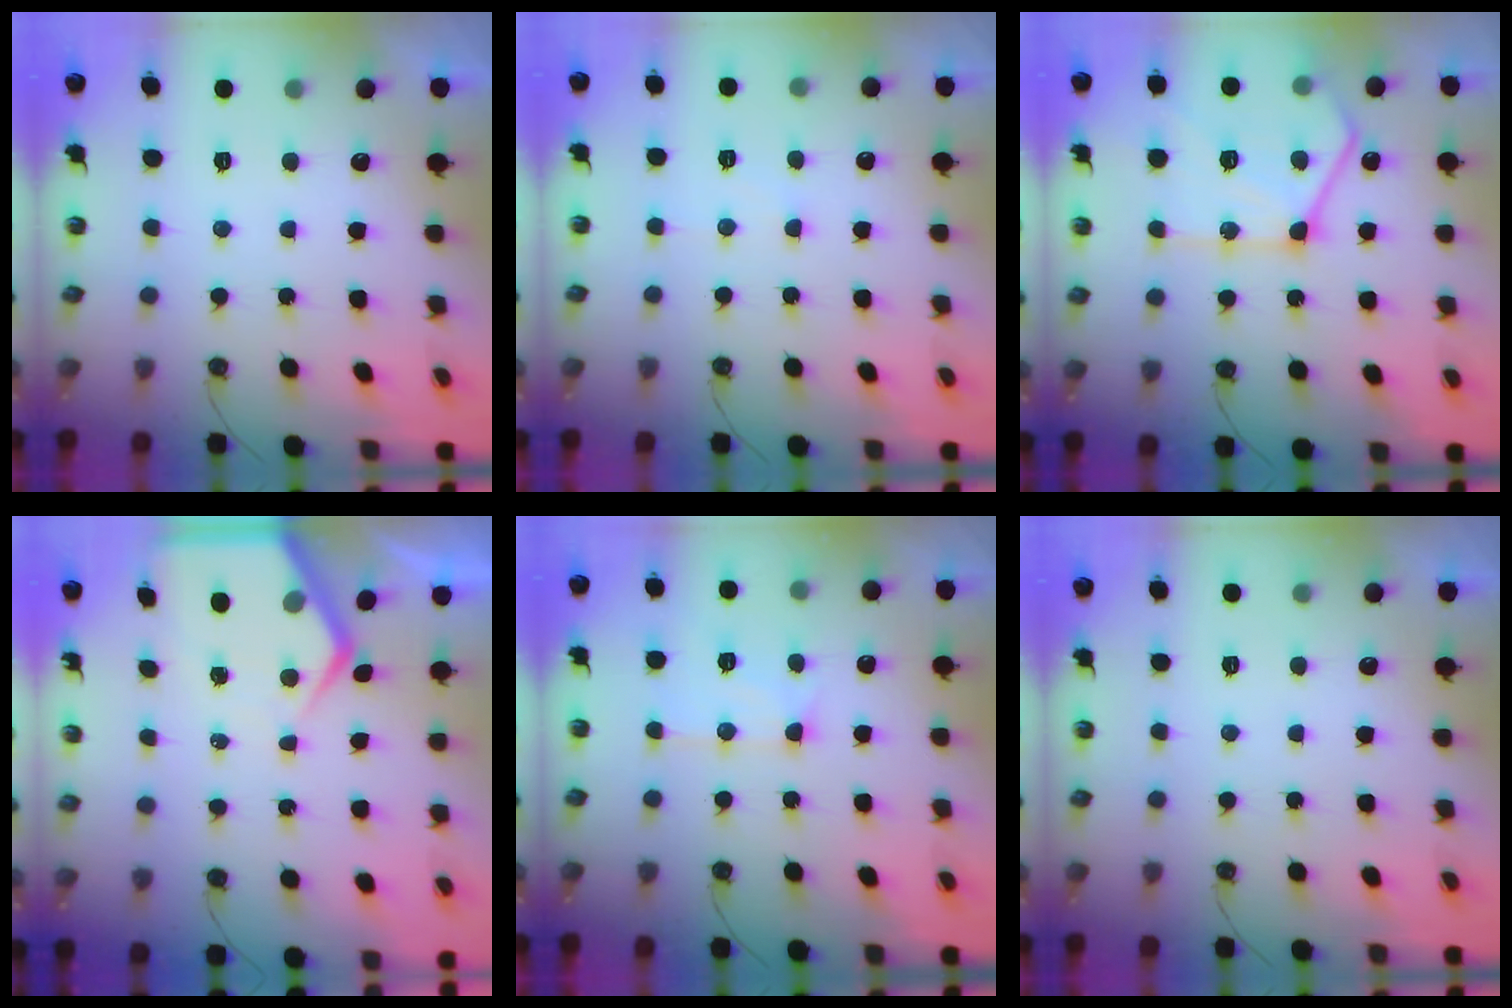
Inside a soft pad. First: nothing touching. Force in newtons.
{"total": 4.2, "press": 4.2, "slide": 0.6}
{"total": 18.7, "press": 18.6, "slide": 1.6}
{"total": 7.1, "press": 7.1, "slide": 0.7}
{"total": 11.1, "press": 11.1, "slide": 0.8}
{"total": 0.0}